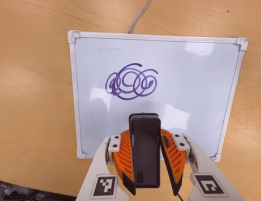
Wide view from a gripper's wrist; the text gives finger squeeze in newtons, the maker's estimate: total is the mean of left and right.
{"total": 7.6, "left": 5.9, "right": 9.2}